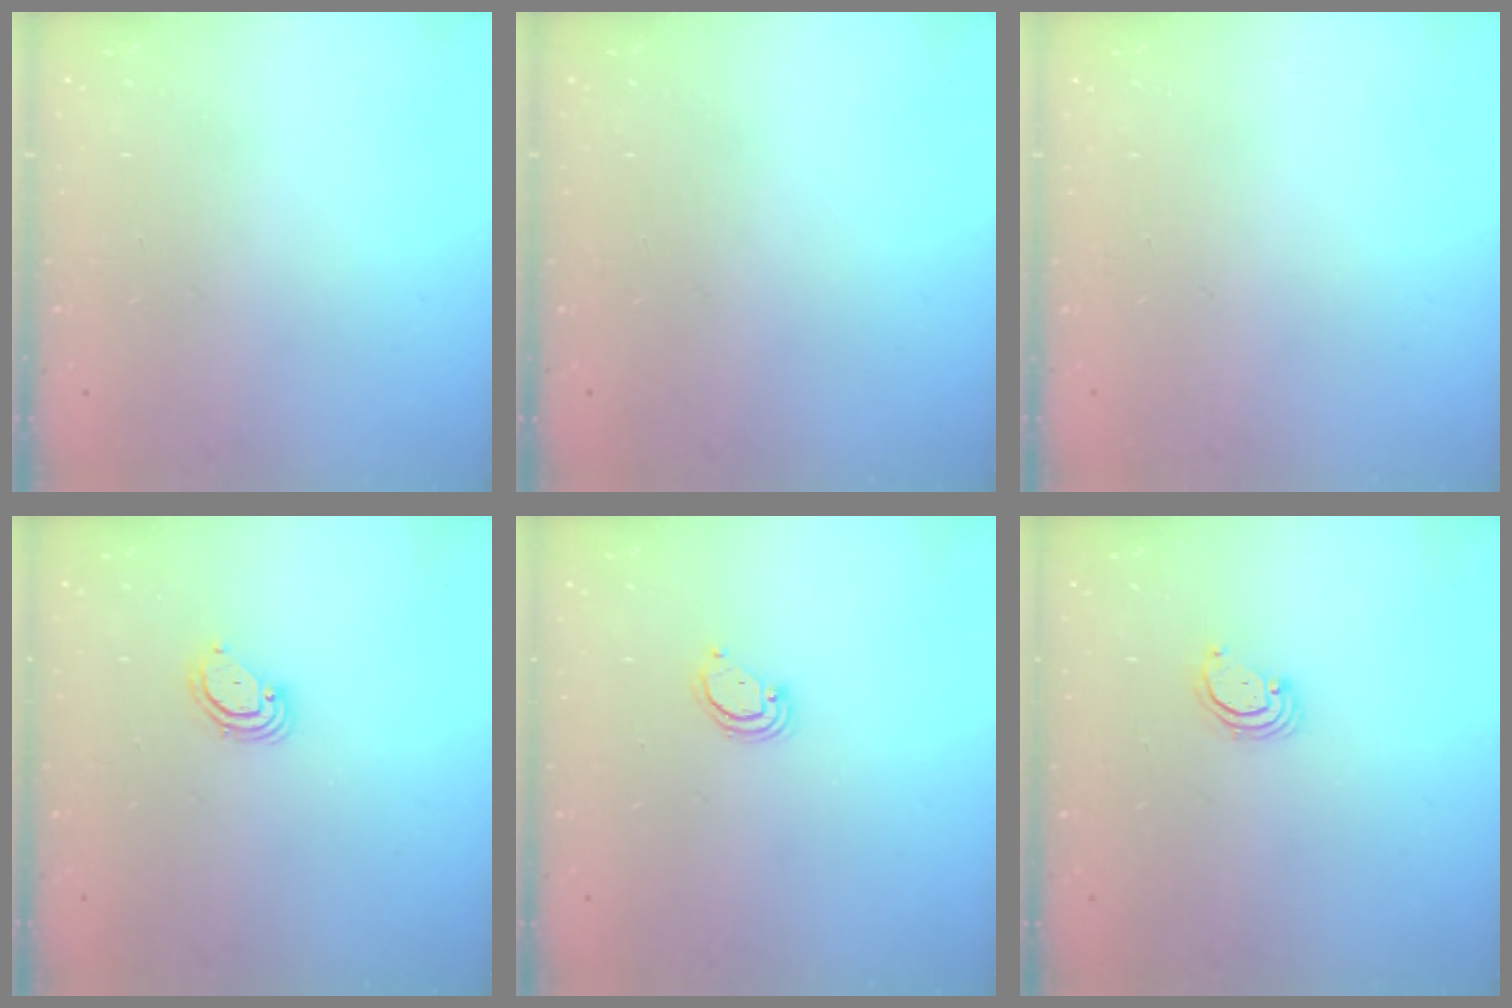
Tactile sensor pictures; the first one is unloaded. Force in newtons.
{"total": 0.0}
{"total": 0.0}
{"total": 3.8, "press": 3.8, "slide": 0.3}
{"total": 2.9, "press": 2.8, "slide": 0.2}
{"total": 2.3, "press": 2.3, "slide": 0.2}